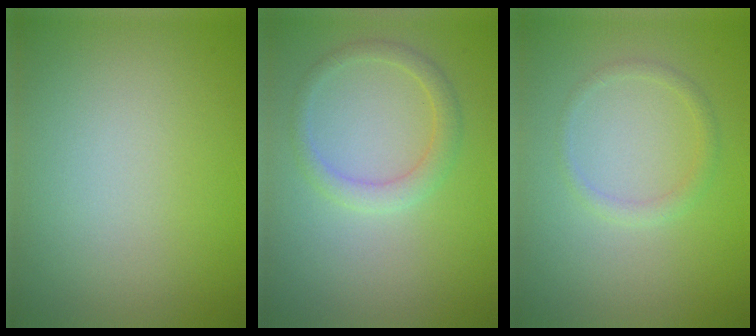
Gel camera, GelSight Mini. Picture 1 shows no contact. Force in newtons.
{"total": 2.1, "press": 2.0, "slide": 0.3}
{"total": 1.3, "press": 1.3, "slide": 0.2}